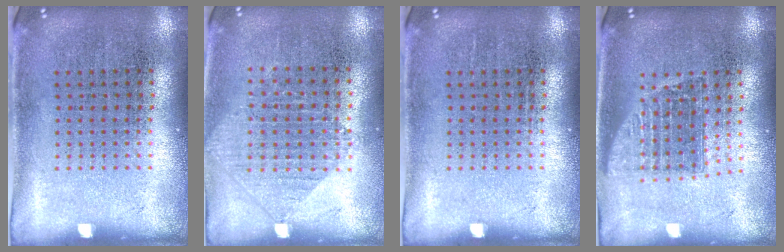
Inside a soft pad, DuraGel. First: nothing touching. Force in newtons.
{"total": 0.9, "press": 0.9, "slide": 0.2}
{"total": 0.0}
{"total": 1.4, "press": 1.1, "slide": 0.9}